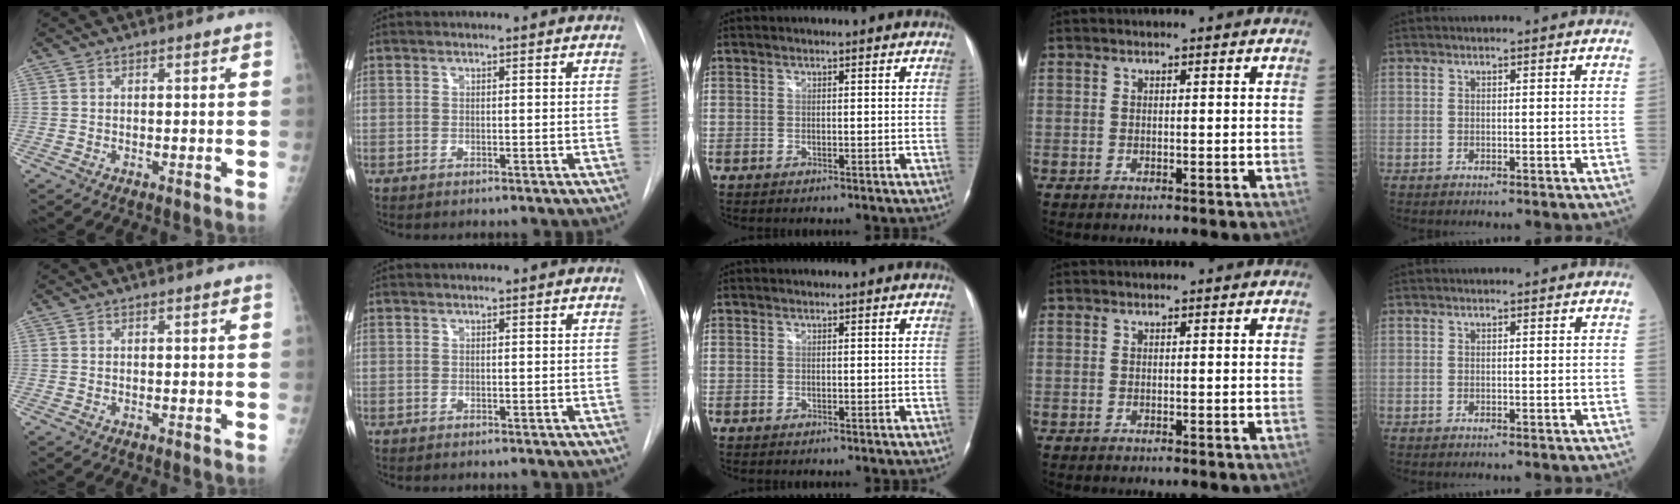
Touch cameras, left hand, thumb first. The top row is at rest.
{}